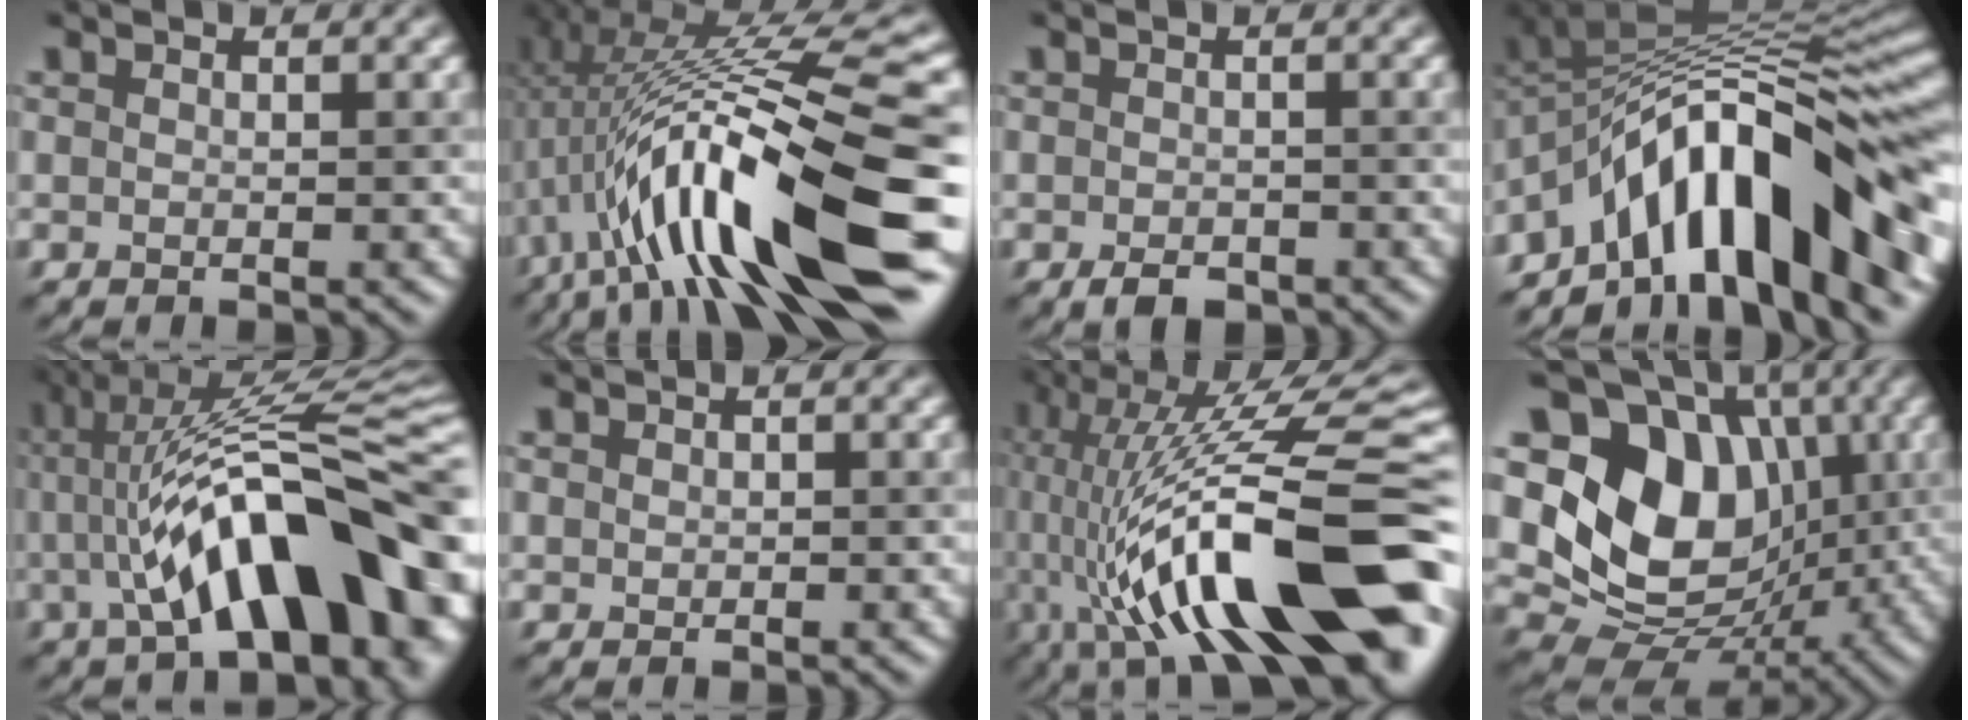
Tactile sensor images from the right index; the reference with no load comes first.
{"total": 13.7, "force": [-1.5, 3.2, 13.3], "torque": [-0.218, 0.017, -0.018]}
{"total": 2.2, "force": [-1.3, 1.2, 1.3], "torque": [-0.024, -0.004, -0.024]}
{"total": 13.5, "force": [-4.9, 5.5, 11.3], "torque": [-0.159, 0.024, -0.089]}
{"total": 13.9, "force": [-1.0, 4.1, 13.2], "torque": [-0.179, 0.027, -0.018]}
{"total": 0.6, "force": [0.3, 0.6, 0.0], "torque": [0.002, -0.001, 0.004]}
{"total": 18.0, "force": [-2.6, 6.1, 16.7], "torque": [-0.282, 0.036, -0.047]}
{"total": 13.5, "force": [2.1, 10.5, 8.2], "torque": [-0.133, -0.004, 0.026]}